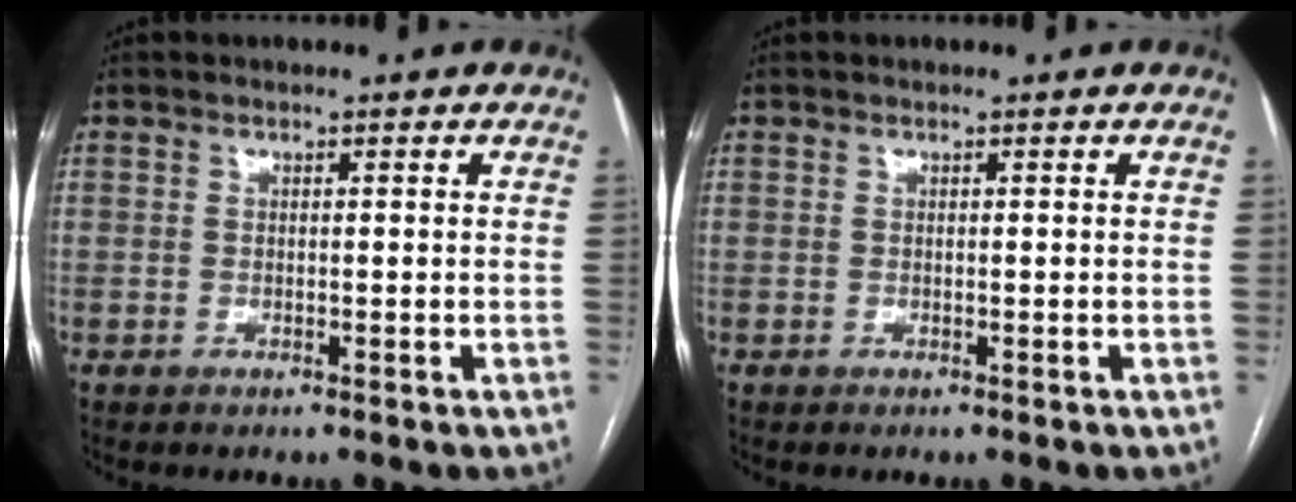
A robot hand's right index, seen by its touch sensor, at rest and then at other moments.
{"total": 0.0}